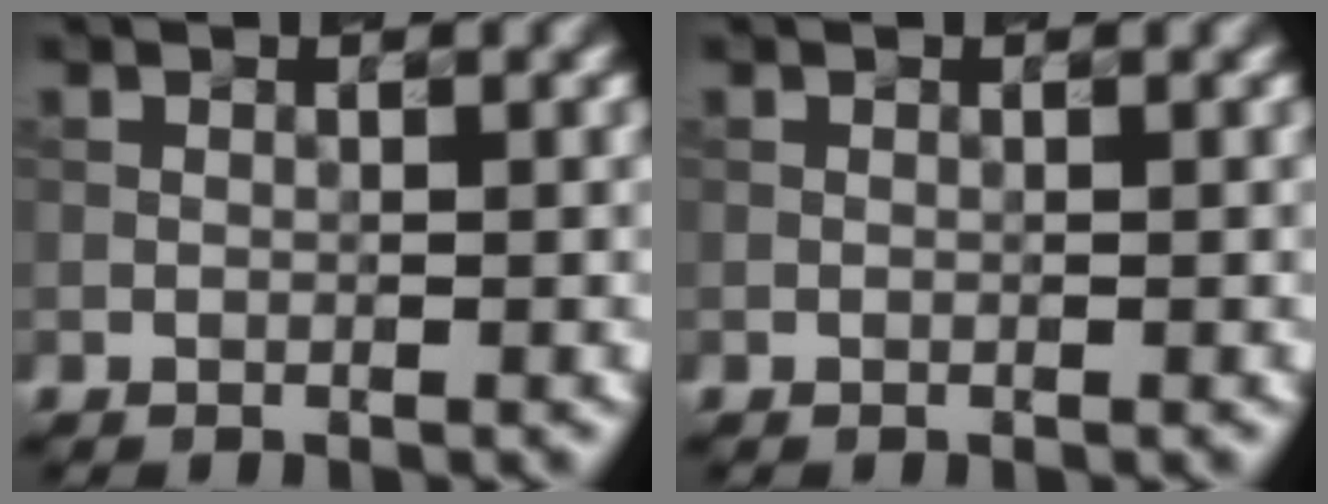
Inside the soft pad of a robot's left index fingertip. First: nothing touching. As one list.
[{"total": 0.0}]